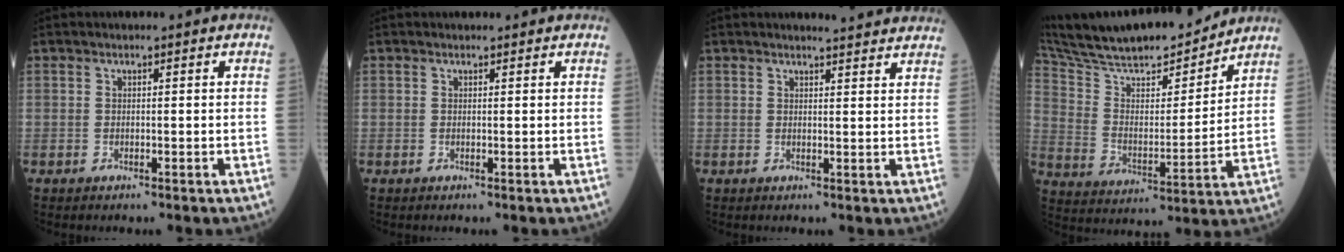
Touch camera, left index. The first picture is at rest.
{"total": 0.8, "force": [0.8, 0.1, 0.2], "torque": [-0.009, 0.010, 0.013]}
{"total": 6.9, "force": [6.6, 0.3, 2.0], "torque": [-0.027, 0.007, 0.062]}
{"total": 22.1, "force": [19.6, 3.7, 9.6], "torque": [-0.177, 0.012, 0.318]}